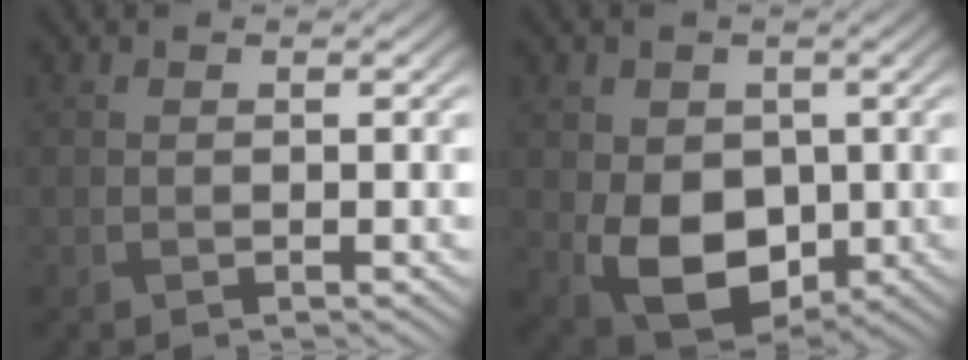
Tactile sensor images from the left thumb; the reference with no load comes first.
{"total": 9.8, "force": [-1.4, 7.1, 6.6], "torque": [-0.134, -0.024, -0.028]}